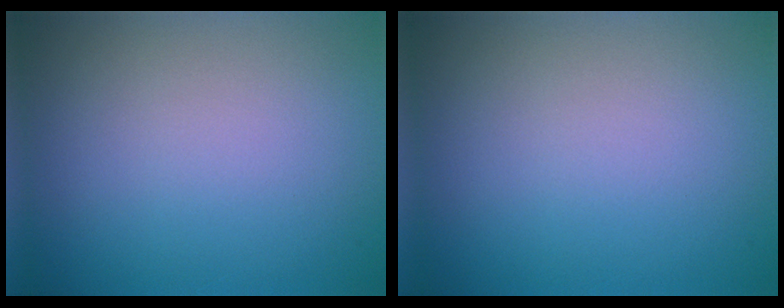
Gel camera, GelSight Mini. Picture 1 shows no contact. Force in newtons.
{"total": 0.0}